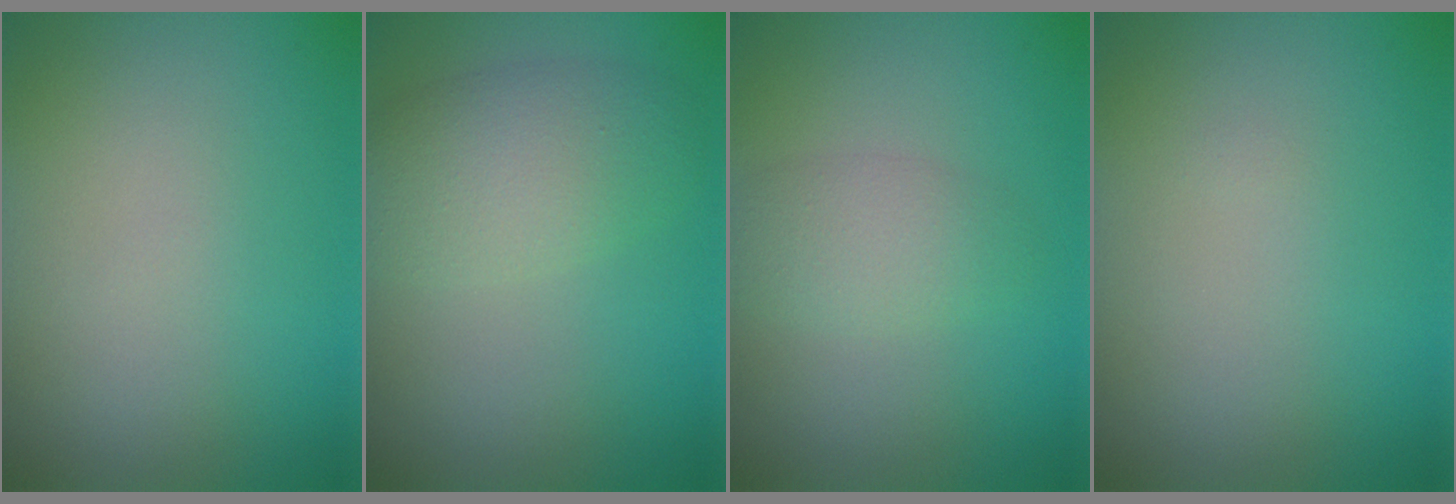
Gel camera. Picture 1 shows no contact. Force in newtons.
{"total": 4.5, "press": 4.5, "slide": 0.2}
{"total": 2.4, "press": 2.4, "slide": 0.1}
{"total": 0.0}